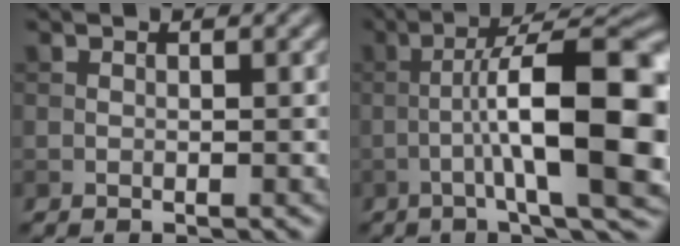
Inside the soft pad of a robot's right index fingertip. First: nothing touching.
{"total": 13.4, "force": [-1.5, 2.8, 13.0], "torque": [-0.188, 0.021, -0.023]}